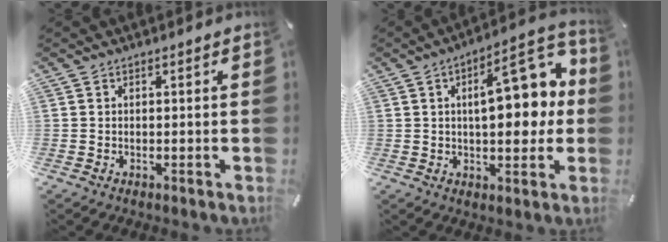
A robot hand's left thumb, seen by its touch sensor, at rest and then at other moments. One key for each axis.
{"total": 17.1, "fx": 3.1, "fy": 8.1, "fz": 14.7, "tx": -0.178, "ty": -0.018, "tz": 0.046}